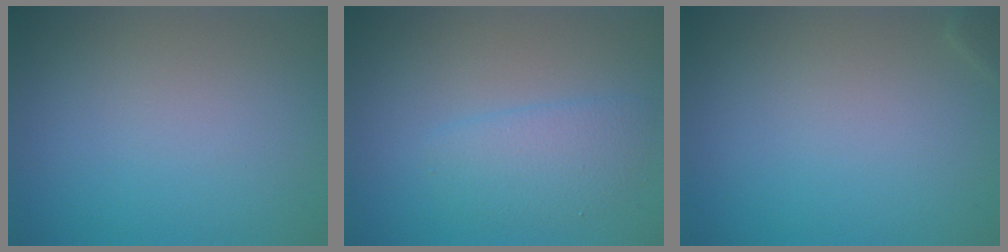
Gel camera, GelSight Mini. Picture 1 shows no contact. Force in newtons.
{"total": 2.8, "press": 2.8, "slide": 0.1}
{"total": 0.6, "press": 0.6, "slide": 0.0}